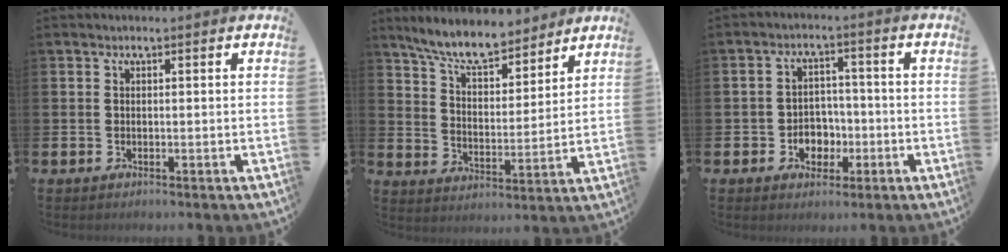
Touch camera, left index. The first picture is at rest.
{"total": 8.4, "force": [7.6, 2.0, 3.1], "torque": [-0.085, -0.041, 0.135]}
{"total": 3.6, "force": [-1.3, 3.2, 1.3], "torque": [-0.023, 0.001, -0.033]}